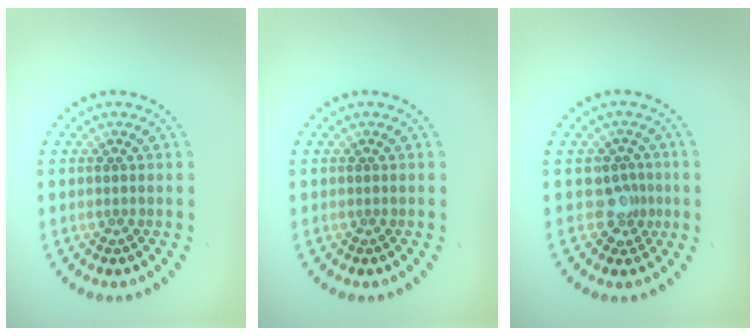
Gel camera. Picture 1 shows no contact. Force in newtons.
{"total": 0.0}
{"total": 2.1, "press": 1.6, "slide": 1.4}